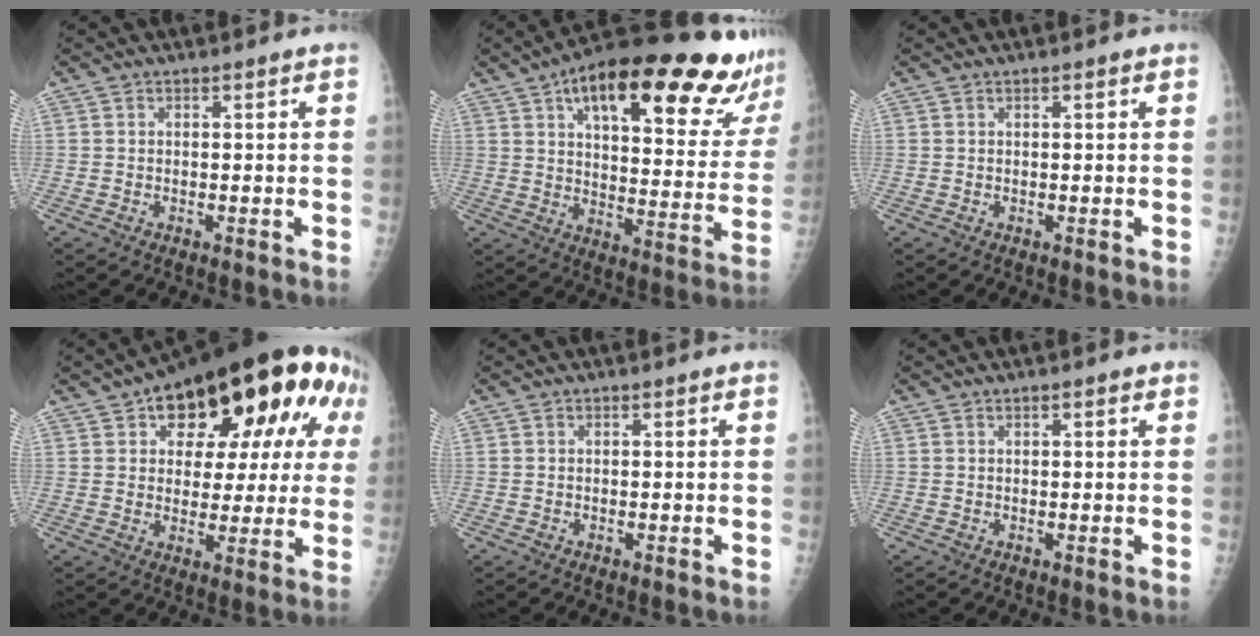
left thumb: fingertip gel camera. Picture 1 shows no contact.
{"total": 29.2, "force": [19.1, 8.8, 20.2], "torque": [-0.260, -0.046, 0.267]}
{"total": 0.6, "force": [0.3, 0.1, 0.5], "torque": [-0.007, 0.001, 0.004]}
{"total": 23.1, "force": [9.9, 11.9, 17.1], "torque": [-0.197, 0.011, 0.135]}
{"total": 0.0}
{"total": 1.0, "force": [0.5, 0.3, 0.8], "torque": [-0.011, 0.000, 0.007]}